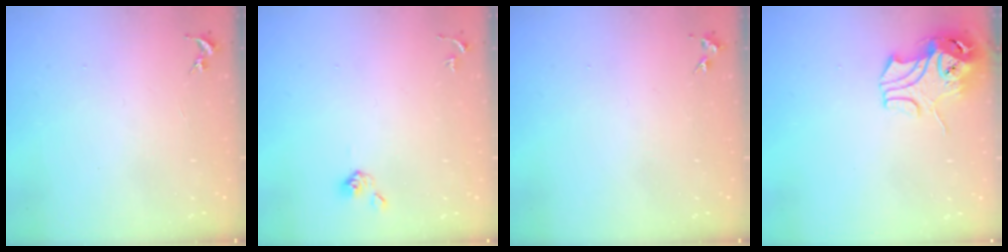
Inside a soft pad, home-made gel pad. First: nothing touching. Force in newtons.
{"total": 4.6, "press": 4.6, "slide": 0.7}
{"total": 4.3, "press": 4.3, "slide": 0.6}
{"total": 10.3, "press": 10.2, "slide": 1.6}